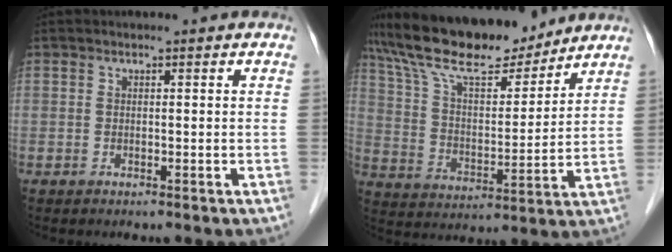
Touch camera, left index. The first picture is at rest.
{"total": 17.0, "force": [14.6, 3.6, 8.0], "torque": [-0.150, 0.021, 0.260]}